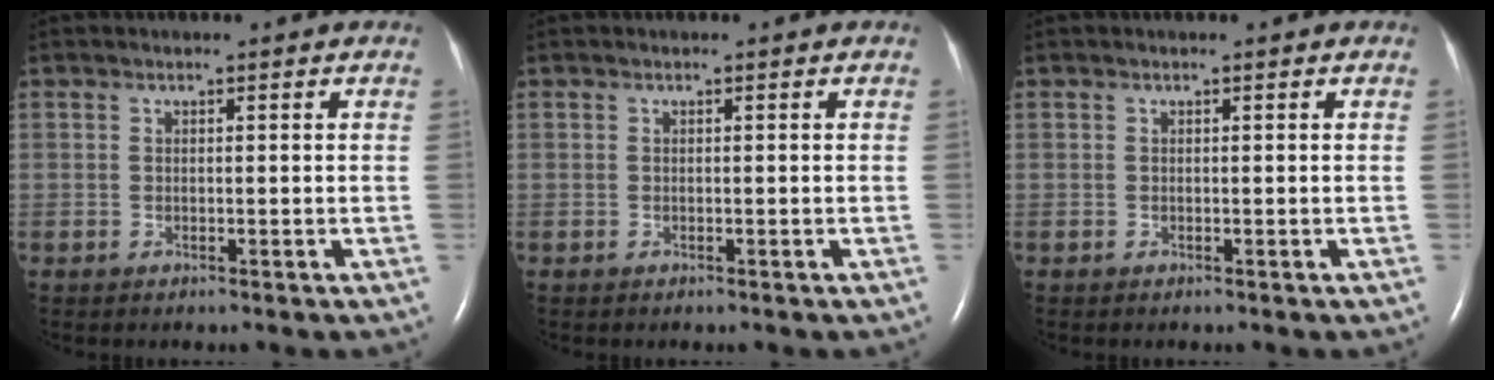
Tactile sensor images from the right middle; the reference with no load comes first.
{"total": 0.0}
{"total": 0.0}